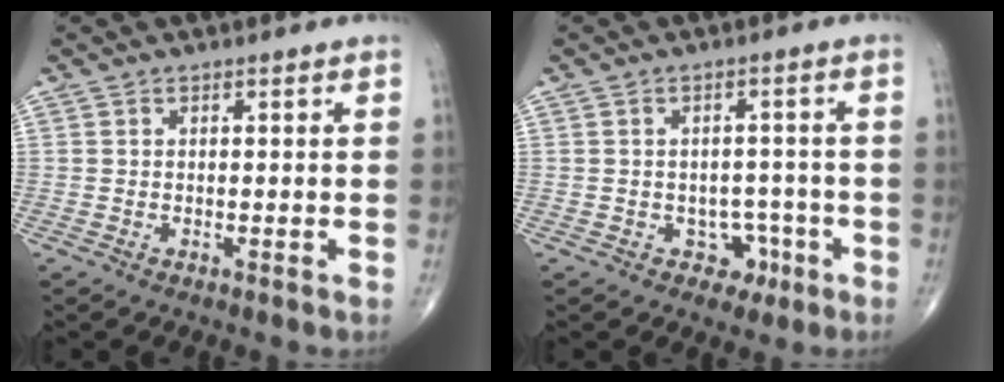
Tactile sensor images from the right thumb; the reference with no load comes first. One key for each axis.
{"total": 4.1, "fx": -2.3, "fy": 3.1, "fz": 1.4, "tx": 0.008, "ty": 0.027, "tz": -0.028}